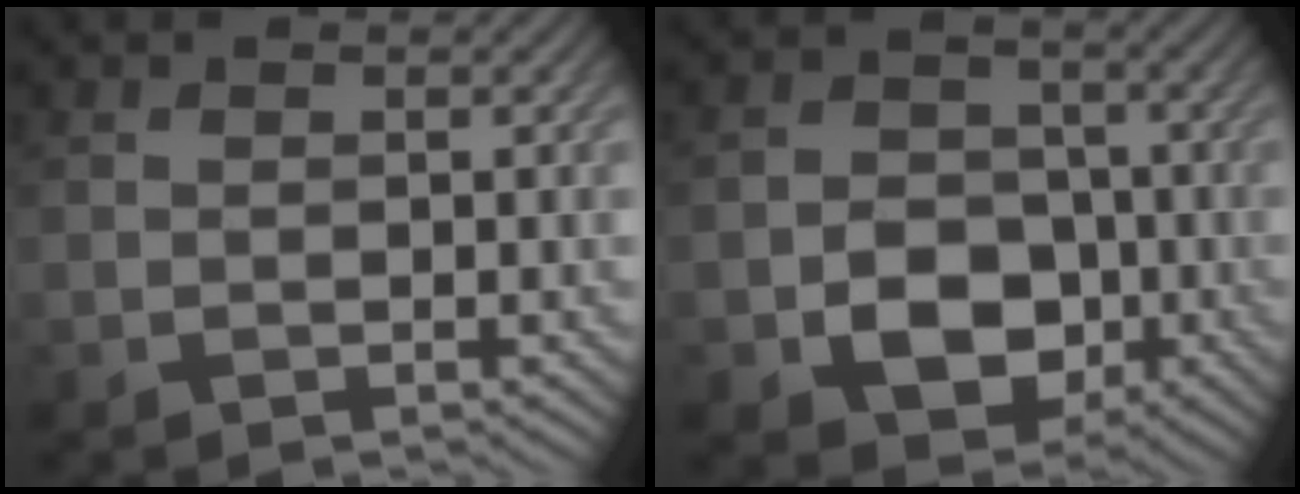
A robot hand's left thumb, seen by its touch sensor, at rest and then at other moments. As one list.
[{"total": 7.3, "force": [-2.4, 5.6, 4.0], "torque": [-0.073, -0.010, -0.049]}]